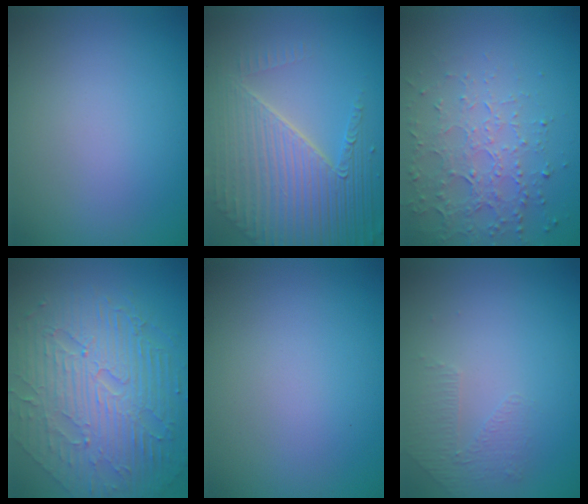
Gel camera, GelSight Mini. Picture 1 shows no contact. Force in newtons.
{"total": 7.8, "press": 5.6, "slide": 5.4}
{"total": 4.6, "press": 3.4, "slide": 3.1}
{"total": 10.0, "press": 6.7, "slide": 7.5}
{"total": 0.0}
{"total": 1.4, "press": 0.8, "slide": 1.1}